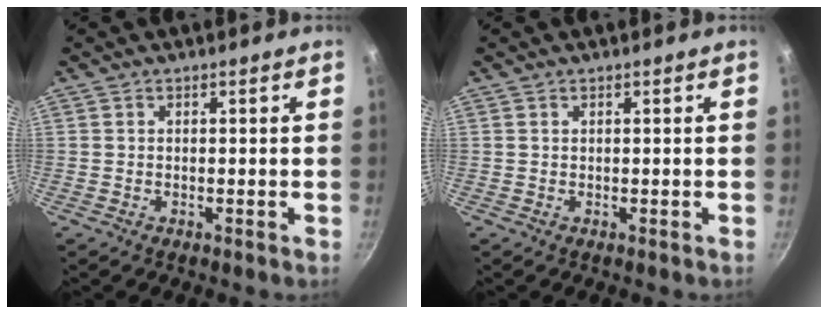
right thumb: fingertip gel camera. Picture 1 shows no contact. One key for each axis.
{"total": 0.0}